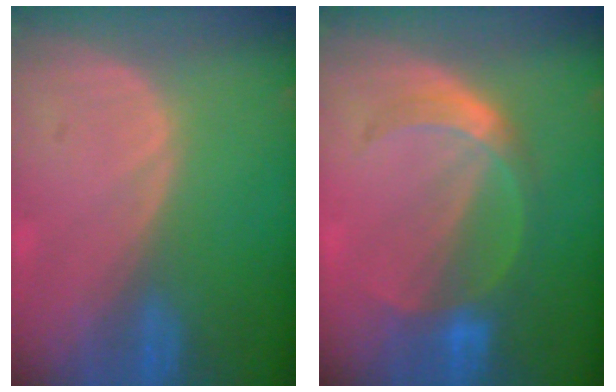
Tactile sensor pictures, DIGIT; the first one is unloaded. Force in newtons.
{"total": 5.7, "press": 5.4, "slide": 1.9}